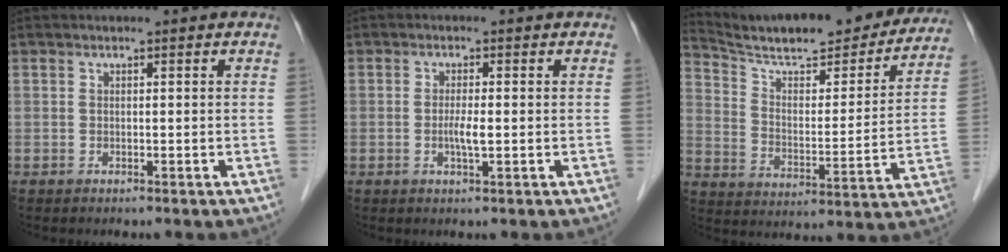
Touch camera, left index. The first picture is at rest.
{"total": 2.3, "force": [-0.3, 0.4, 2.2], "torque": [-0.040, -0.004, -0.006]}
{"total": 26.0, "force": [23.1, 5.1, 10.9], "torque": [-0.161, -0.033, 0.316]}